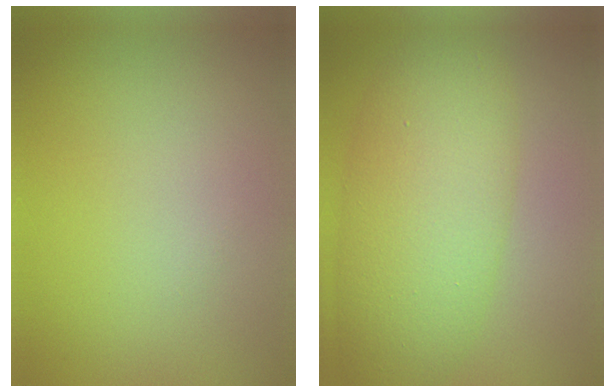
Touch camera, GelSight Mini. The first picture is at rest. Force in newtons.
{"total": 8.6, "press": 8.6, "slide": 0.2}